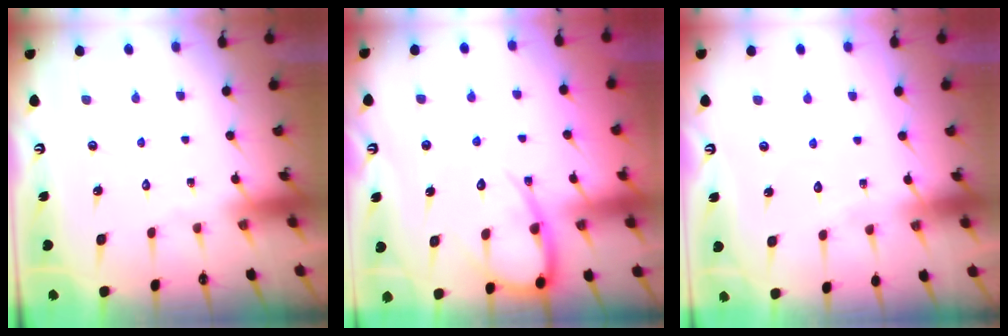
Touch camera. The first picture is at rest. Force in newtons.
{"total": 11.6, "press": 11.5, "slide": 1.2}
{"total": 2.3, "press": 2.3, "slide": 0.2}